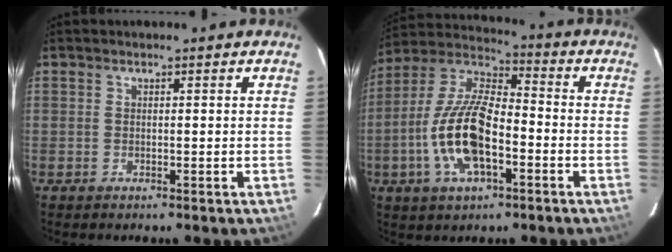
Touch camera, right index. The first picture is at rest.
{"total": 15.0, "force": [-4.5, 7.2, 12.3], "torque": [-0.253, 0.010, -0.082]}